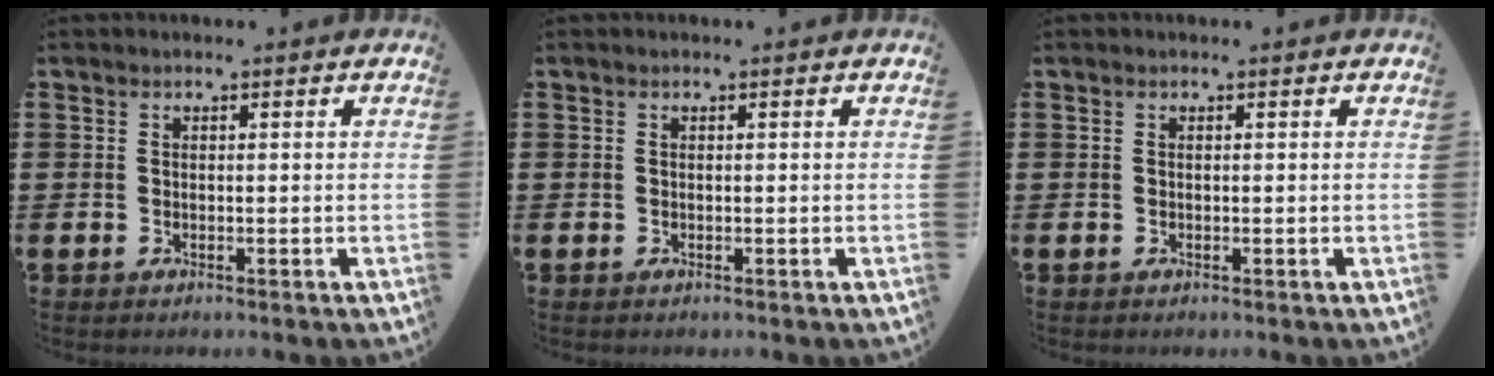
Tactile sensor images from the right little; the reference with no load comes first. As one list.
[{"total": 0.0}, {"total": 0.0}]